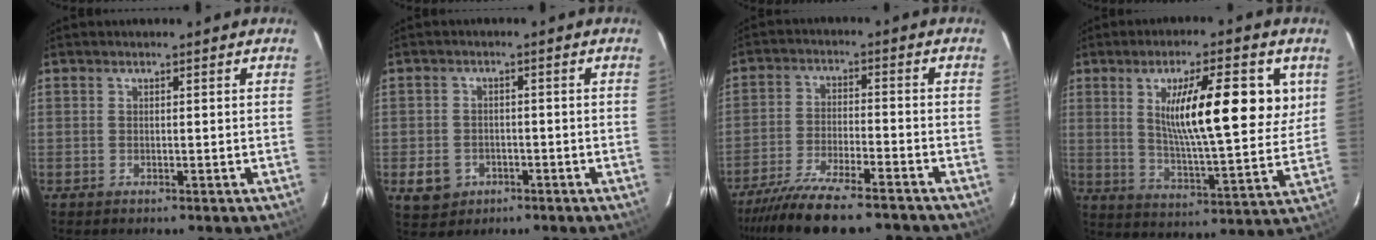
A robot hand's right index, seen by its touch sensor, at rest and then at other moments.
{"total": 4.9, "force": [-2.4, 4.1, 0.8], "torque": [-0.037, 0.007, -0.030]}
{"total": 16.1, "force": [-14.3, 2.4, 6.8], "torque": [-0.147, -0.029, -0.232]}
{"total": 16.7, "force": [5.9, 3.5, 15.2], "torque": [-0.239, 0.001, 0.093]}